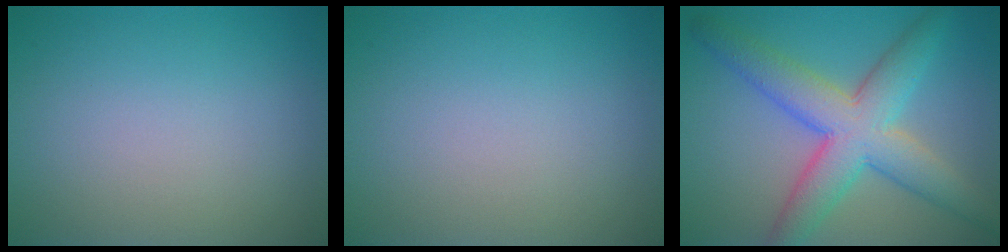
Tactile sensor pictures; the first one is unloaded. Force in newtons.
{"total": 0.0}
{"total": 7.7, "press": 7.7, "slide": 0.2}